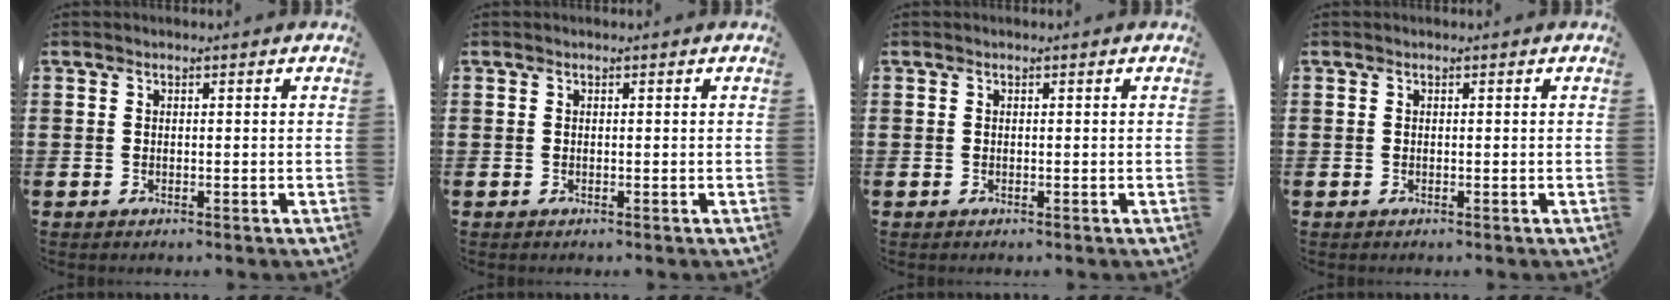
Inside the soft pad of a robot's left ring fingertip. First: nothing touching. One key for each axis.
{"total": 0.0}
{"total": 0.0}
{"total": 0.0}